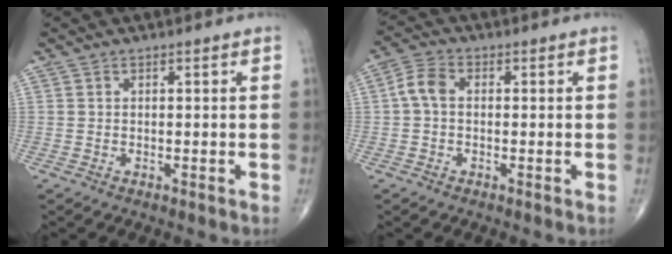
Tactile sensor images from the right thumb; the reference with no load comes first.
{"total": 4.4, "force": [0.0, 2.9, 3.3], "torque": [-0.064, 0.013, -0.009]}